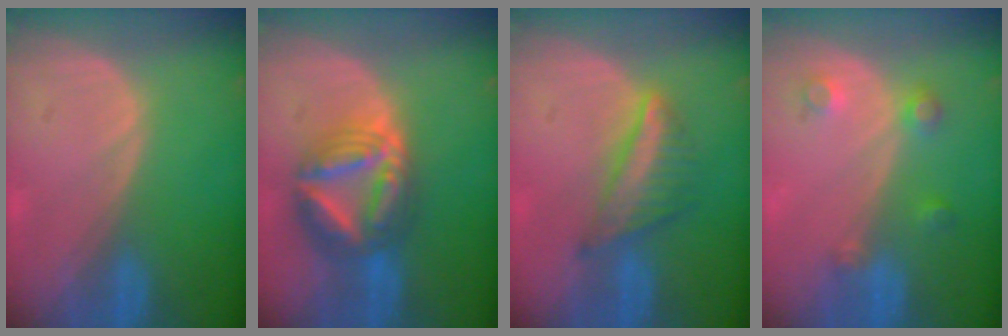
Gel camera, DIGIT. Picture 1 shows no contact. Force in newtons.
{"total": 9.1, "press": 9.1, "slide": 0.9}
{"total": 6.2, "press": 5.9, "slide": 2.0}
{"total": 3.5, "press": 3.1, "slide": 1.6}